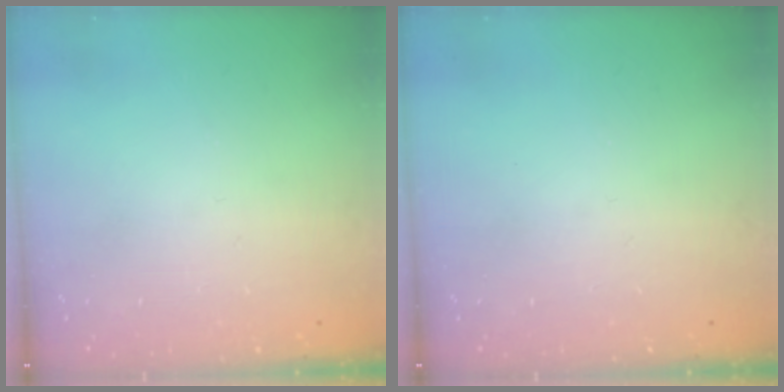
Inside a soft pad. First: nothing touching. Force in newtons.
{"total": 0.0}